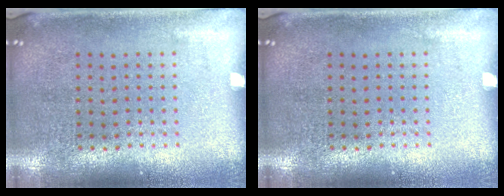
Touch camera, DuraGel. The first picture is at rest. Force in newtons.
{"total": 0.0}